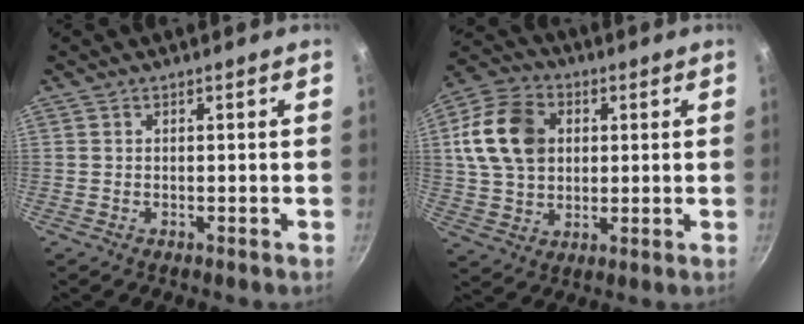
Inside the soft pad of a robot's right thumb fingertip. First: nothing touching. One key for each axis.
{"total": 14.9, "fx": 3.1, "fy": 11.1, "fz": 9.5, "tx": -0.156, "ty": 0.009, "tz": 0.049}